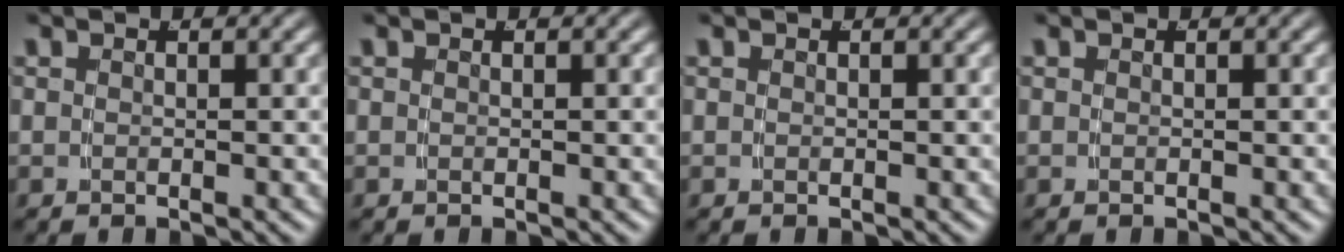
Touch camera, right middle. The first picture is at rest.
{"total": 0.0}
{"total": 0.0}
{"total": 0.0}